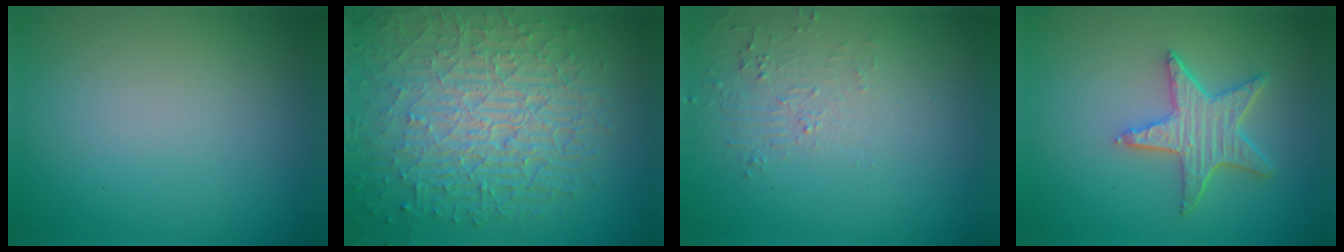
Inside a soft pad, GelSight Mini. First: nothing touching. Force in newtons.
{"total": 10.4, "press": 6.6, "slide": 8.0}
{"total": 1.6, "press": 0.4, "slide": 1.6}
{"total": 4.4, "press": 3.7, "slide": 2.5}